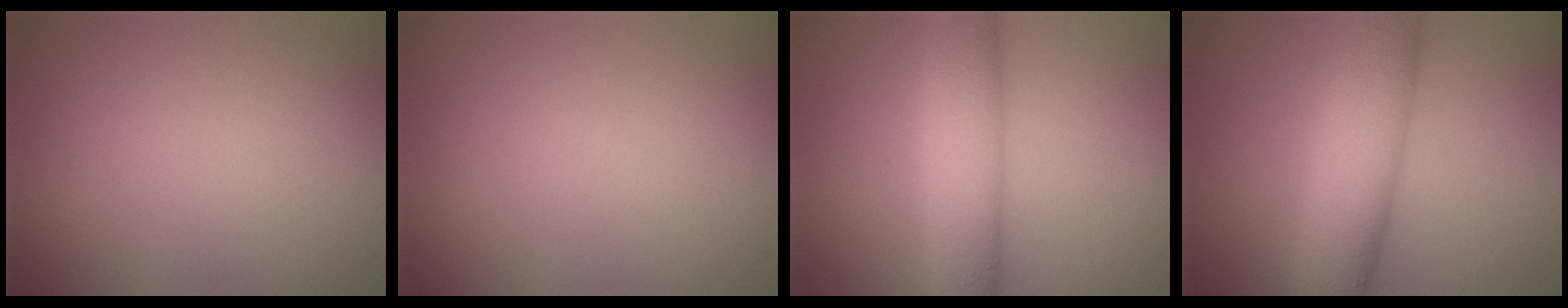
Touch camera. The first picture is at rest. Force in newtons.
{"total": 0.0}
{"total": 5.9, "press": 5.9, "slide": 0.3}
{"total": 8.2, "press": 8.2, "slide": 0.2}